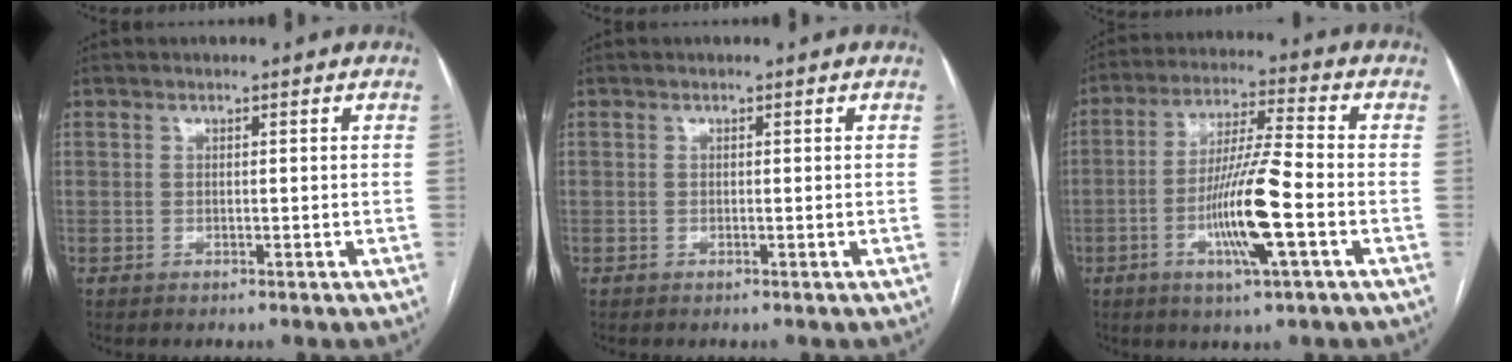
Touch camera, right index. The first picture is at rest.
{"total": 0.0}
{"total": 12.1, "force": [-3.7, 0.2, 11.5], "torque": [-0.222, -0.008, -0.070]}